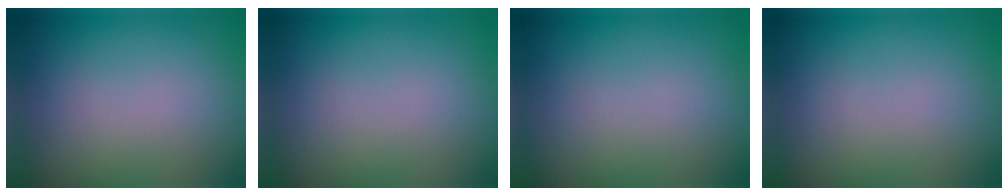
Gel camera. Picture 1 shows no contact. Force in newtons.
{"total": 0.0}
{"total": 0.0}
{"total": 0.0}